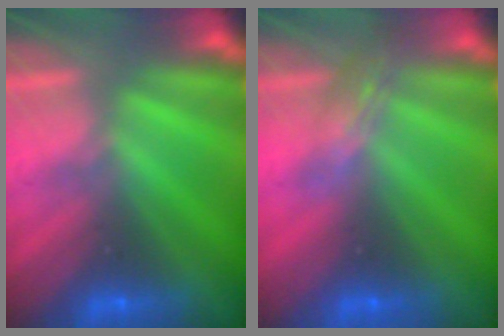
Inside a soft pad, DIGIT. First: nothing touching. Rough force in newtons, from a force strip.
{"total": 2.4}